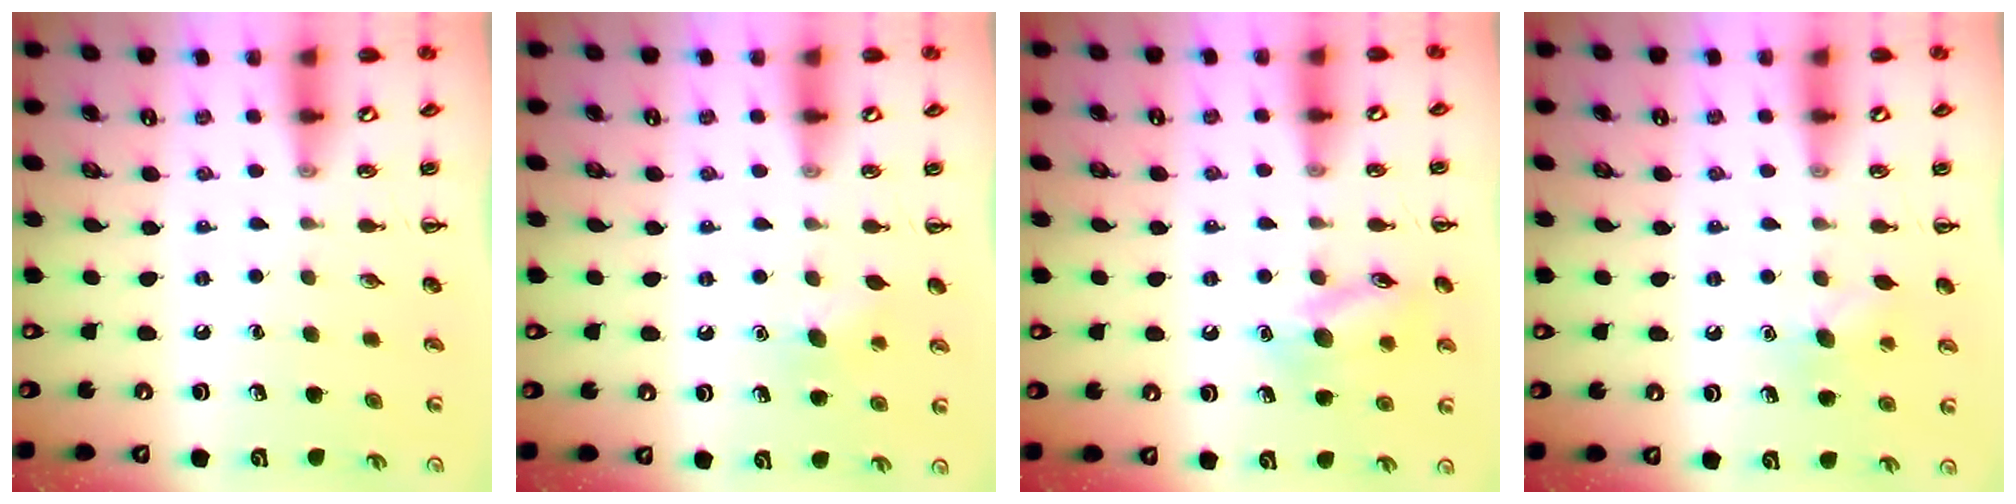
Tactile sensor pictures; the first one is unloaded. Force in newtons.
{"total": 5.4, "press": 5.3, "slide": 1.0}
{"total": 11.6, "press": 11.6, "slide": 0.7}
{"total": 7.3, "press": 7.1, "slide": 1.6}